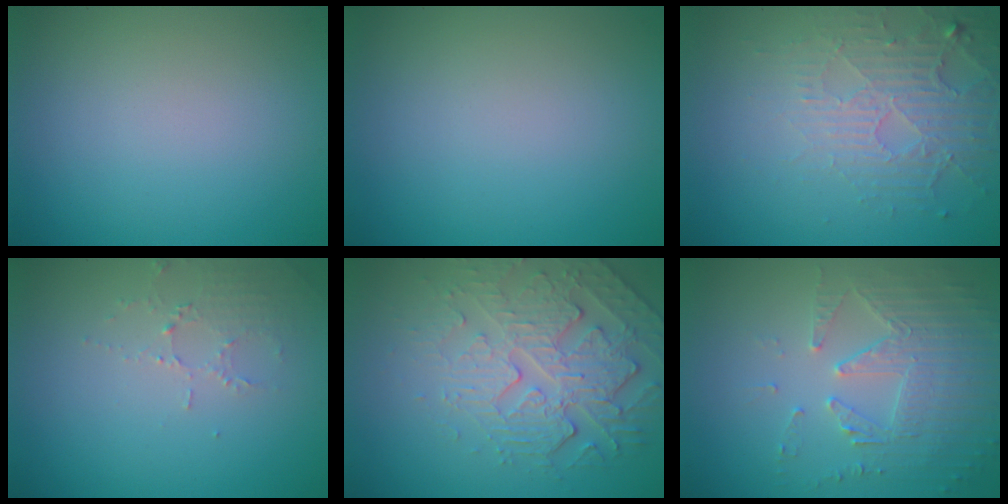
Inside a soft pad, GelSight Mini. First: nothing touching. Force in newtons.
{"total": 0.0}
{"total": 5.2, "press": 3.4, "slide": 4.0}
{"total": 1.9, "press": 1.8, "slide": 0.4}
{"total": 4.5, "press": 4.1, "slide": 1.8}
{"total": 4.2, "press": 3.6, "slide": 2.3}